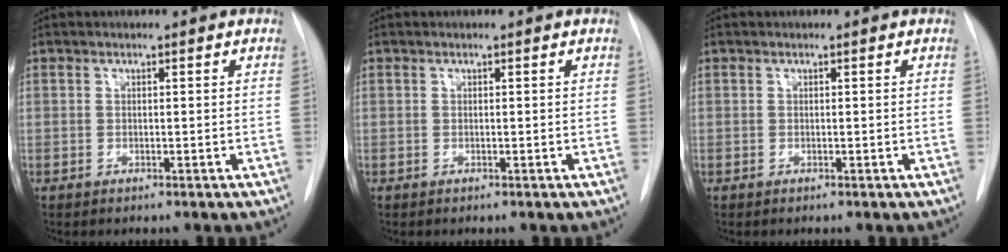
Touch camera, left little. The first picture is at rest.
{"total": 0.0}
{"total": 0.0}